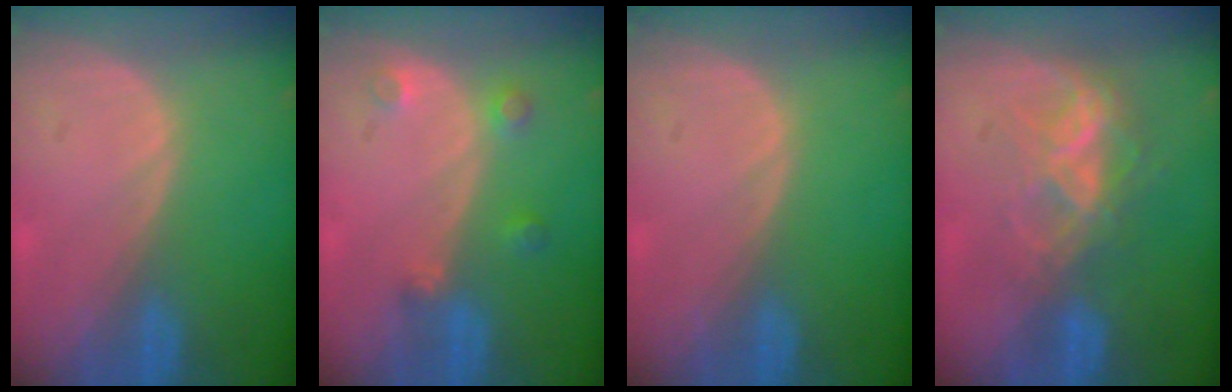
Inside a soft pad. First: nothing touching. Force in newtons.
{"total": 3.0, "press": 2.8, "slide": 1.1}
{"total": 0.0}
{"total": 7.3, "press": 6.2, "slide": 3.9}